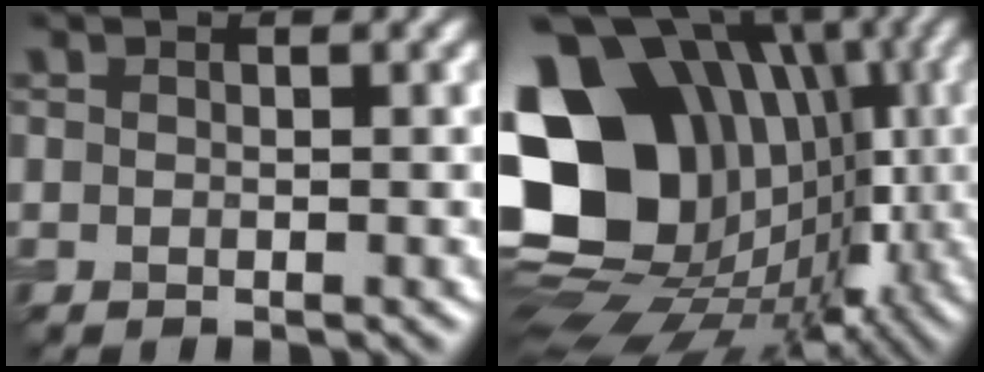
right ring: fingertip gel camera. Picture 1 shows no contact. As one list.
[{"total": 20.7, "force": [1.2, 16.9, 11.9], "torque": [-0.229, -0.008, 0.044]}]